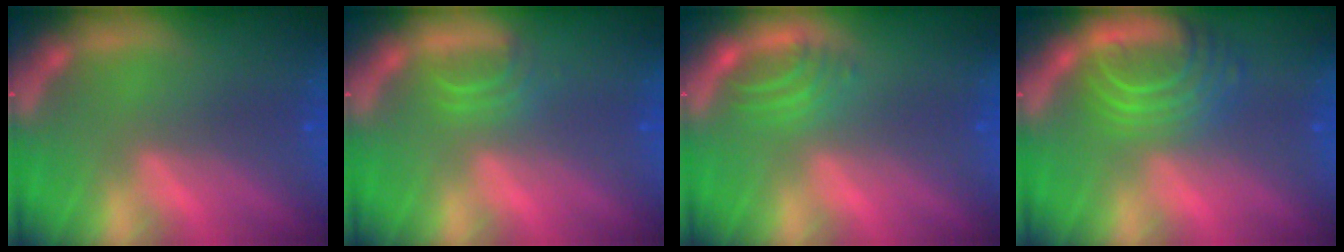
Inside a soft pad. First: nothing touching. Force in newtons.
{"total": 1.9}
{"total": 2.5}
{"total": 6.6}